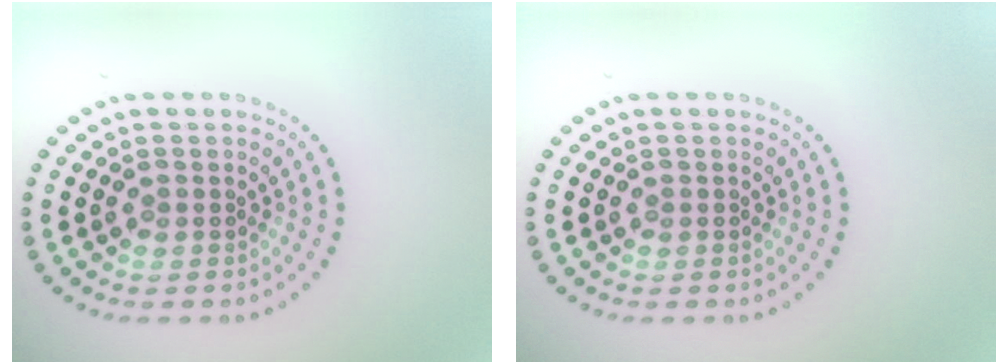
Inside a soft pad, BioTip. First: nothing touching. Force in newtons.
{"total": 0.0}